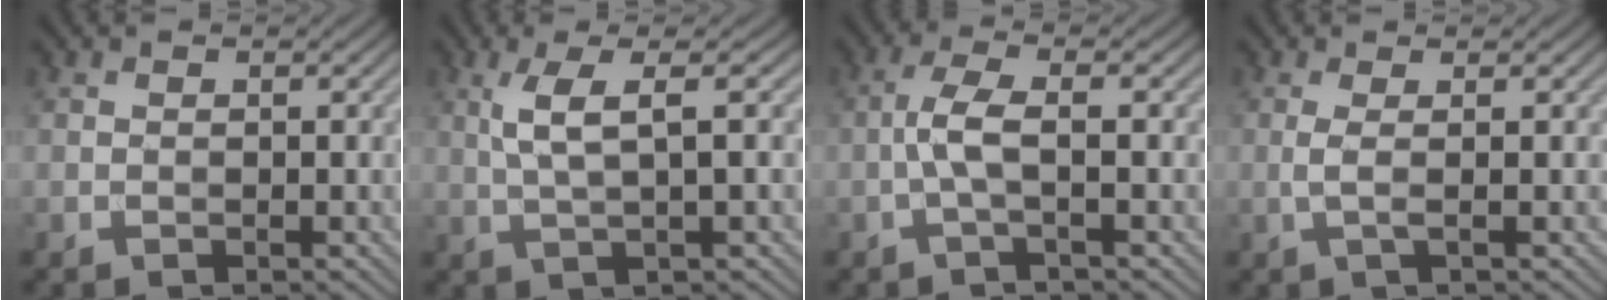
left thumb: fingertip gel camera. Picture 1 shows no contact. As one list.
[{"total": 4.7, "force": [1.1, 0.9, 4.5], "torque": [-0.088, 0.012, 0.024]}, {"total": 3.6, "force": [-0.7, 0.5, 3.4], "torque": [-0.073, 0.011, -0.024]}, {"total": 2.1, "force": [0.2, 0.4, 2.1], "torque": [-0.041, 0.004, -0.004]}]